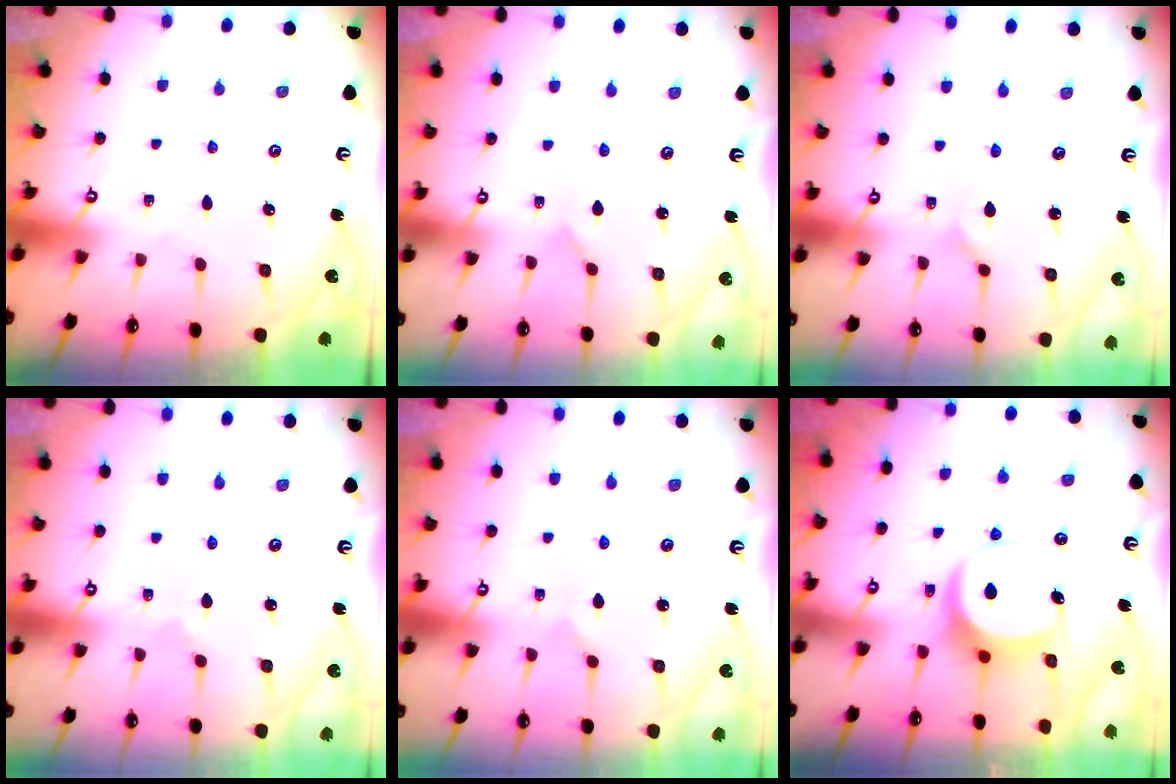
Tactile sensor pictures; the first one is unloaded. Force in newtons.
{"total": 1.8, "press": 1.8, "slide": 0.1}
{"total": 3.1, "press": 3.1, "slide": 0.1}
{"total": 0.8, "press": 0.8, "slide": 0.2}
{"total": 2.6, "press": 2.6, "slide": 0.1}
{"total": 9.2, "press": 9.1, "slide": 1.5}